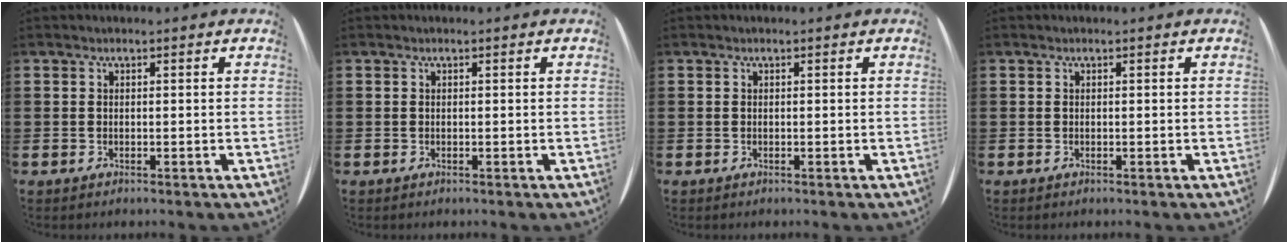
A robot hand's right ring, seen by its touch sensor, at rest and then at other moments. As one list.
[{"total": 0.0}, {"total": 0.0}, {"total": 0.0}]